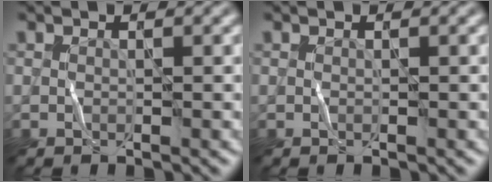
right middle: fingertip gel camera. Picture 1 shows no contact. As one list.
[{"total": 0.0}]